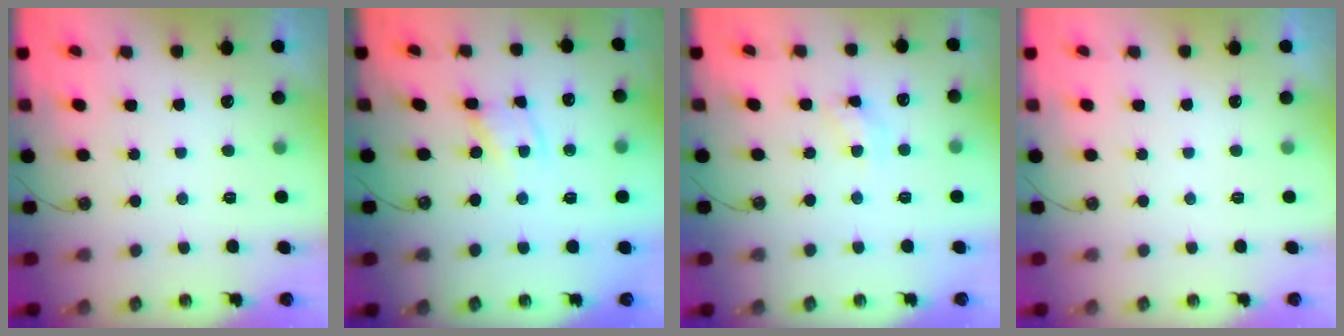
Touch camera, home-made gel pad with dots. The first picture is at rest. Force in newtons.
{"total": 3.0, "press": 3.0, "slide": 0.1}
{"total": 6.8, "press": 6.8, "slide": 0.5}
{"total": 0.0}